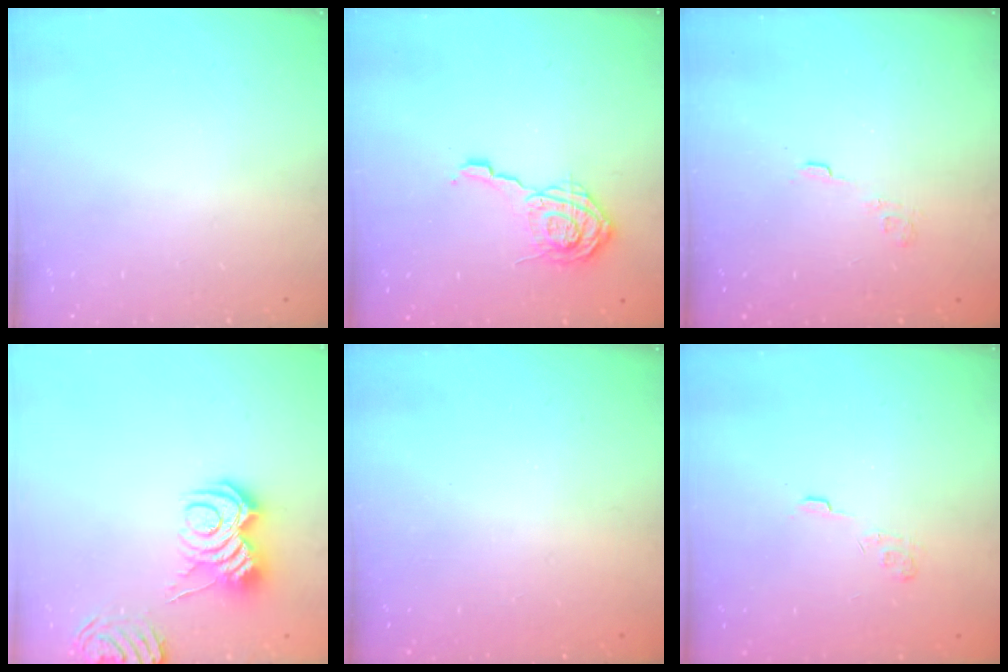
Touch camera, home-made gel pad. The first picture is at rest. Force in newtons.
{"total": 11.2, "press": 11.2, "slide": 0.9}
{"total": 2.6, "press": 2.2, "slide": 1.4}
{"total": 7.2, "press": 7.1, "slide": 0.7}
{"total": 2.4, "press": 2.3, "slide": 0.7}
{"total": 2.8, "press": 2.4, "slide": 1.5}